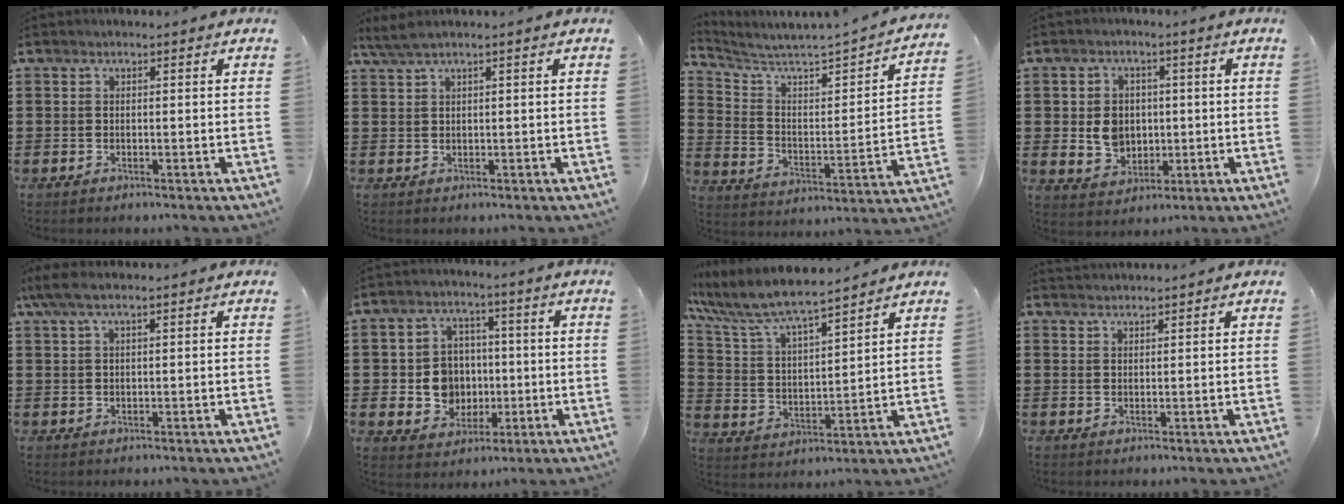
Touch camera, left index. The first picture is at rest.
{"total": 1.8, "force": [1.0, 0.0, 1.5], "torque": [-0.029, -0.001, 0.018]}
{"total": 2.7, "force": [2.1, 0.4, 1.6], "torque": [-0.050, -0.037, 0.022]}
{"total": 5.2, "force": [0.3, 4.5, 2.6], "torque": [-0.048, 0.005, 0.002]}
{"total": 3.6, "force": [1.9, 0.7, 2.9], "torque": [-0.067, 0.000, 0.032]}
{"total": 7.3, "force": [-0.2, 6.7, 2.8], "torque": [-0.067, 0.018, 0.002]}
{"total": 7.6, "force": [6.9, 1.0, 3.0], "torque": [-0.091, -0.039, 0.115]}
{"total": 1.4, "force": [1.4, -0.1, -0.1], "torque": [-0.002, 0.001, 0.028]}